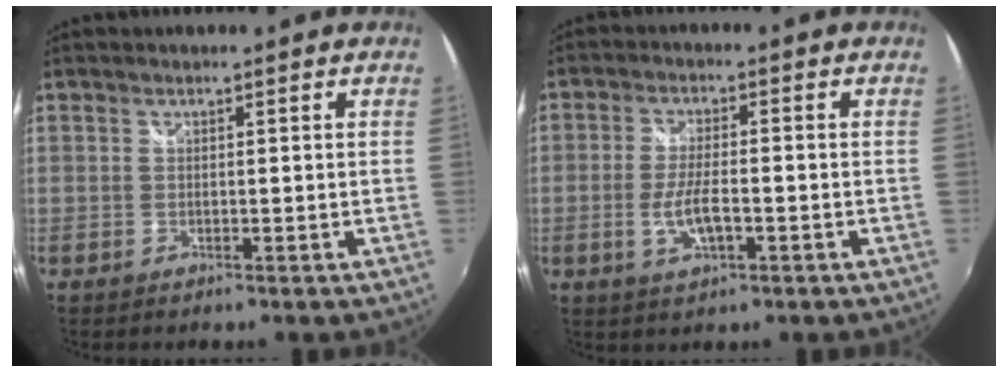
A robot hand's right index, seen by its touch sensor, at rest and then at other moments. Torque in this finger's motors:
{"motor_torque": [0.14, -0.06, 0.36, 0.05]}